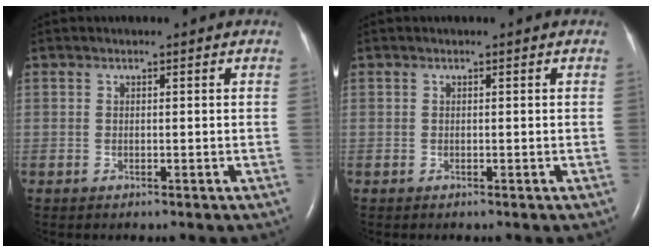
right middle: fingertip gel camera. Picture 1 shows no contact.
{"total": 0.0}